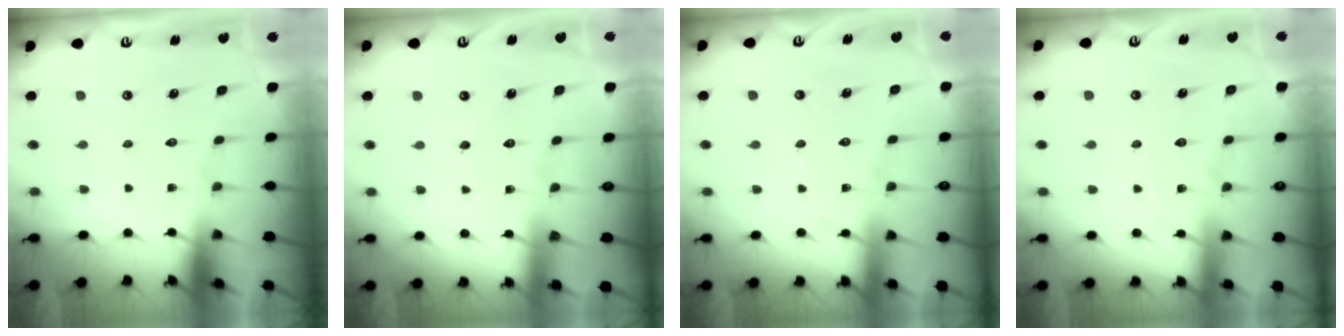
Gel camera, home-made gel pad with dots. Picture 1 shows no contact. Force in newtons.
{"total": 3.2, "press": 3.2, "slide": 0.2}
{"total": 3.5, "press": 3.4, "slide": 0.5}
{"total": 3.1, "press": 3.1, "slide": 0.4}